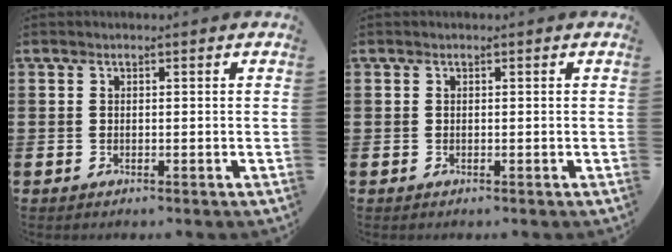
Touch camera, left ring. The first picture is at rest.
{"total": 0.0}